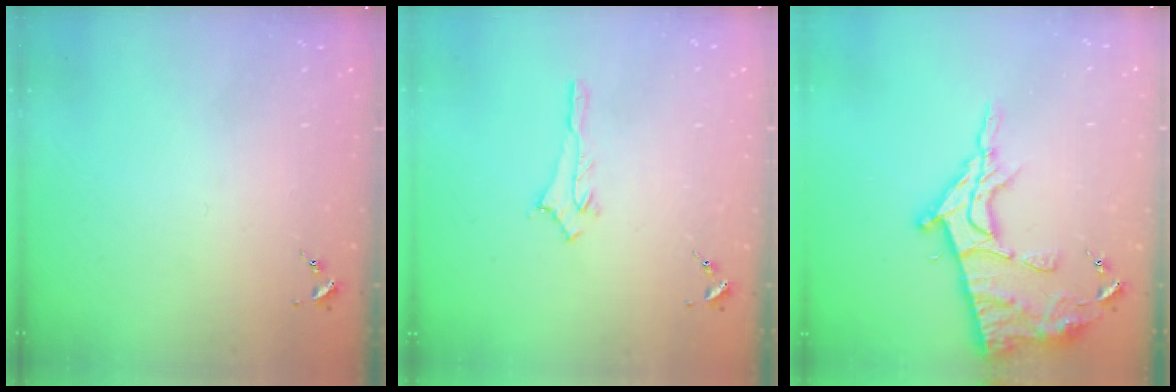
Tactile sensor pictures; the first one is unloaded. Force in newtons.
{"total": 2.9, "press": 2.9, "slide": 0.2}
{"total": 16.7, "press": 16.7, "slide": 1.6}